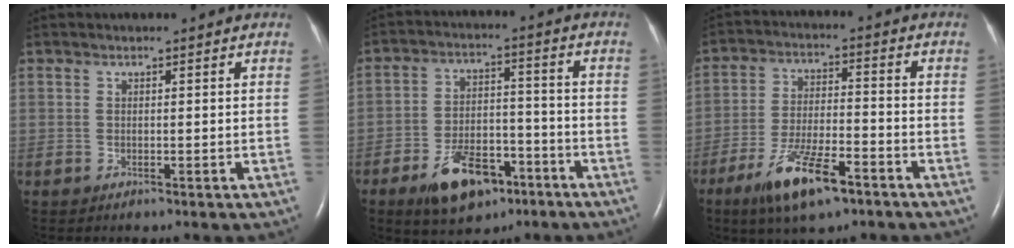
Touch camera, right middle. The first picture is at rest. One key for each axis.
{"total": 11.2, "fx": -6.6, "fy": 5.5, "fz": 7.2, "tx": -0.129, "ty": 0.005, "tz": -0.105}
{"total": 11.2, "fx": -6.9, "fy": 2.7, "fz": 8.4, "tx": -0.164, "ty": -0.014, "tz": -0.118}